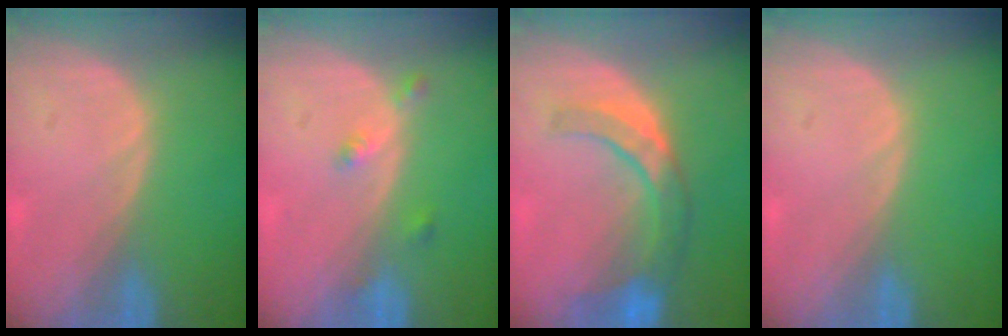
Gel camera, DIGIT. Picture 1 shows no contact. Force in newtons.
{"total": 2.4, "press": 2.0, "slide": 1.3}
{"total": 7.5, "press": 7.1, "slide": 2.3}
{"total": 0.0}